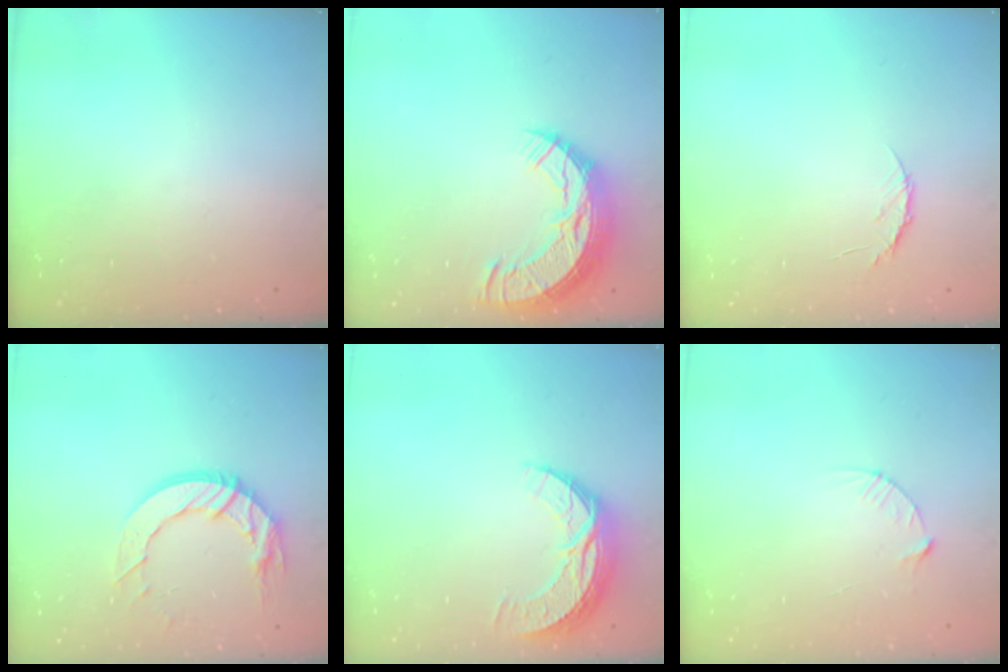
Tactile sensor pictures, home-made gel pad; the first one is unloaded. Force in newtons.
{"total": 13.5, "press": 13.4, "slide": 1.2}
{"total": 4.7, "press": 4.6, "slide": 0.4}
{"total": 12.1, "press": 12.1, "slide": 0.8}
{"total": 8.9, "press": 8.9, "slide": 0.6}
{"total": 3.7, "press": 3.7, "slide": 0.4}